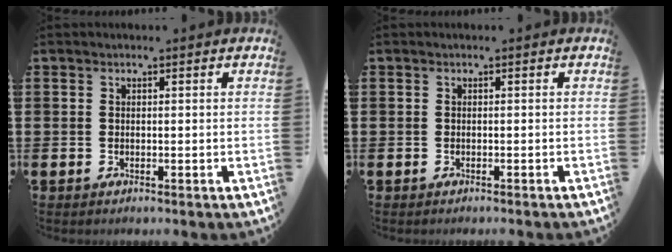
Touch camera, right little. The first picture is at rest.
{"total": 0.0}